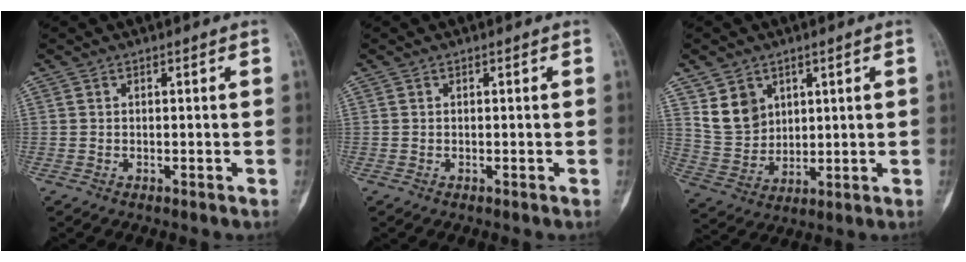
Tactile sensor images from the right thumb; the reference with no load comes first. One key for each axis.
{"total": 0.0}
{"total": 8.5, "fx": 4.2, "fy": 6.6, "fz": 3.4, "tx": -0.043, "ty": -0.025, "tz": 0.095}